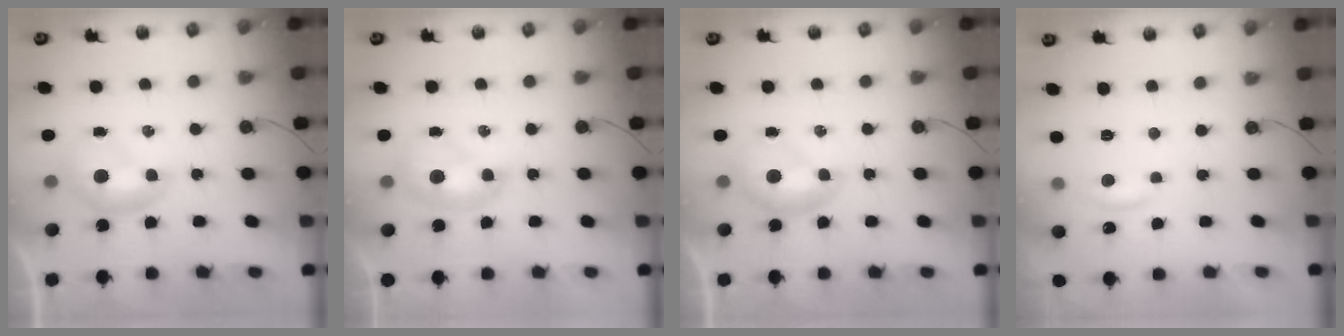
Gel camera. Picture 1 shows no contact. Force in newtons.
{"total": 1.5, "press": 1.5, "slide": 0.1}
{"total": 0.0}
{"total": 1.1, "press": 1.1, "slide": 0.4}